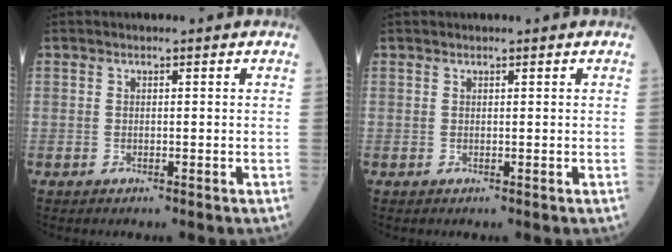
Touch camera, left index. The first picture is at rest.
{"total": 0.0}